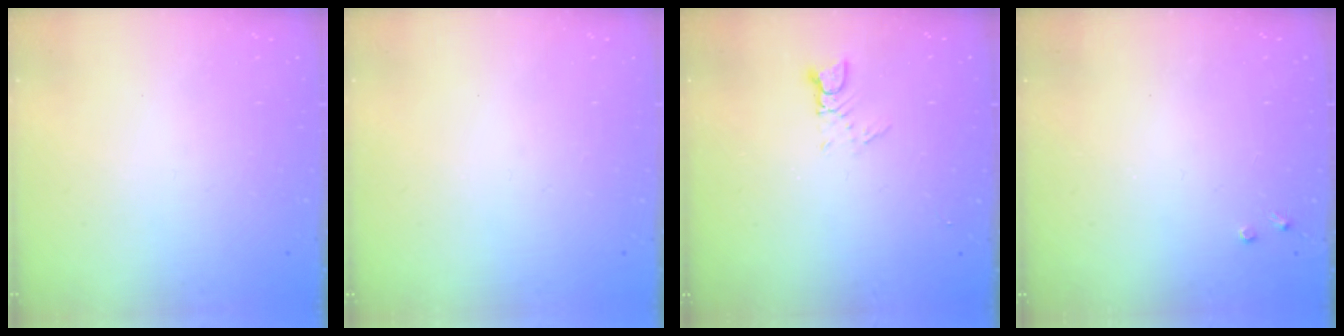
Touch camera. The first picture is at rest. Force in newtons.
{"total": 0.0}
{"total": 2.9, "press": 2.9, "slide": 0.2}
{"total": 2.7, "press": 2.7, "slide": 0.4}